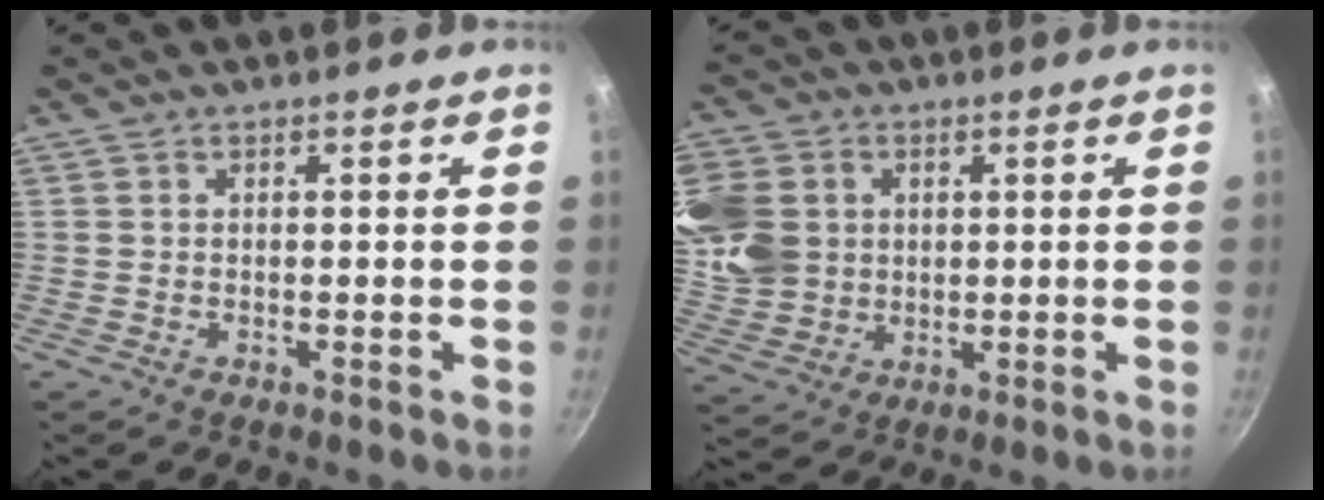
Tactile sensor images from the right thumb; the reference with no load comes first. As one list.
[{"total": 15.9, "force": [3.0, 13.3, 8.3], "torque": [-0.171, -0.001, 0.062]}]